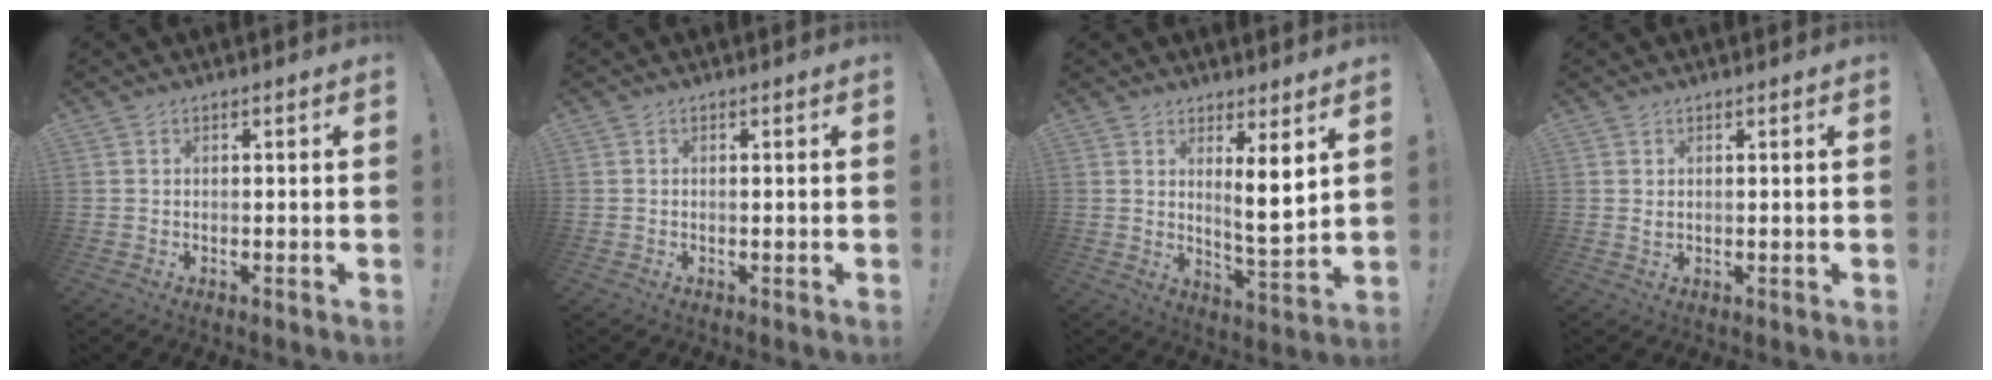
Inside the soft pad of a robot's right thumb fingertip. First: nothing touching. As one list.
[{"total": 0.0}, {"total": 7.8, "force": [3.6, 0.7, 6.9], "torque": [-0.098, -0.036, 0.057]}, {"total": 0.8, "force": [0.5, 0.3, 0.6], "torque": [-0.007, -0.001, 0.007]}]